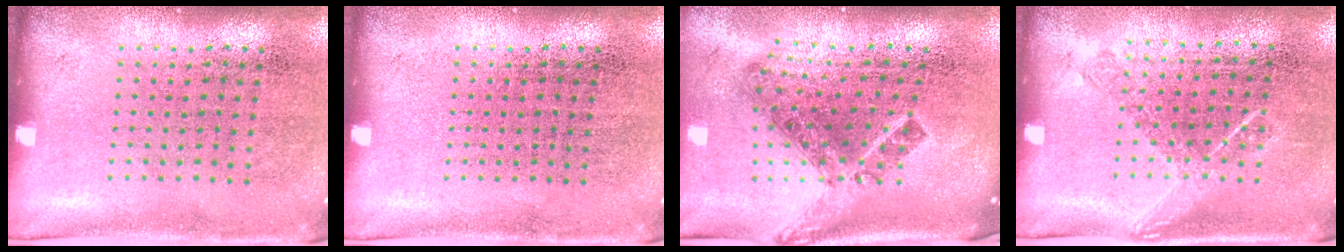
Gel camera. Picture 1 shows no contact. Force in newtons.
{"total": 0.0}
{"total": 1.9, "press": 1.3, "slide": 1.4}
{"total": 1.2, "press": 1.0, "slide": 0.6}